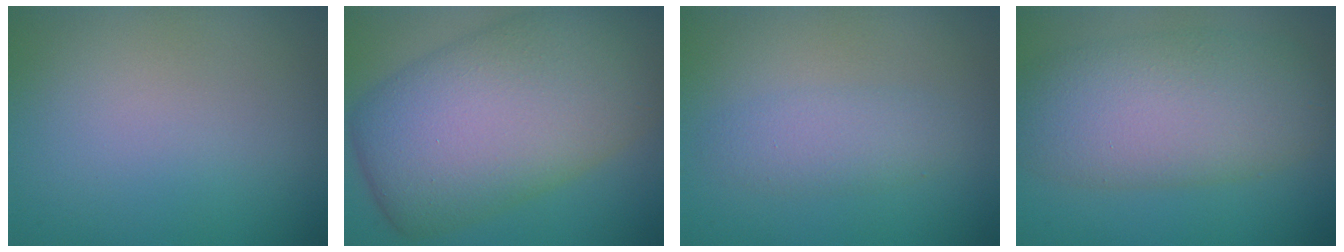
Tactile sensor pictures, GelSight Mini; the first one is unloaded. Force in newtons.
{"total": 13.5, "press": 13.5, "slide": 0.6}
{"total": 2.3, "press": 2.3, "slide": 0.1}
{"total": 8.3, "press": 8.3, "slide": 0.3}